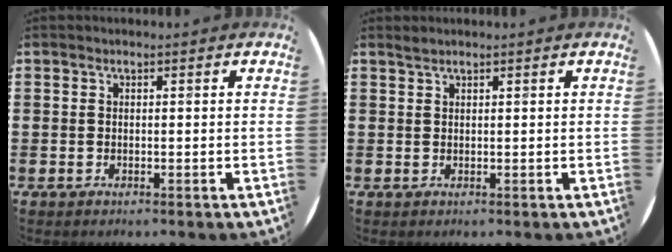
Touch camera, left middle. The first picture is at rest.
{"total": 0.7, "force": [0.6, -0.1, 0.1], "torque": [-0.002, -0.001, 0.013]}